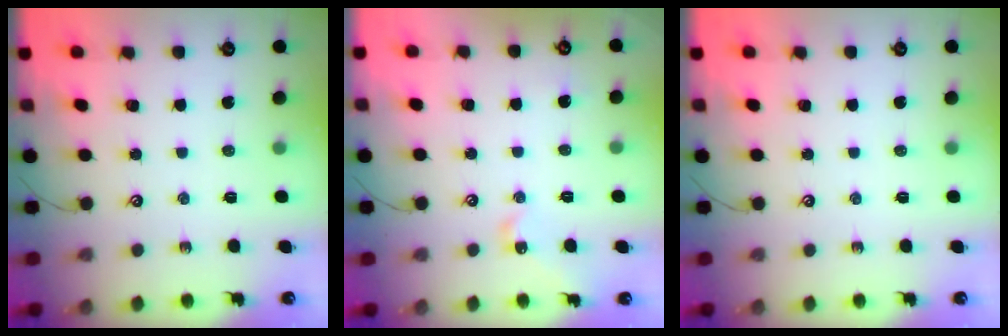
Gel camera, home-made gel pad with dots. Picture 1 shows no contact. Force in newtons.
{"total": 5.1, "press": 5.1, "slide": 0.2}
{"total": 0.0}